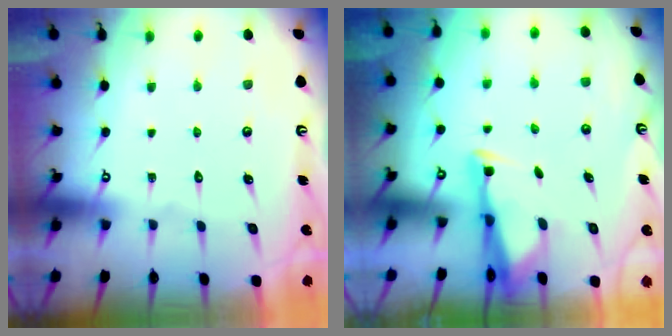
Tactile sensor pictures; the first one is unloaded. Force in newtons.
{"total": 2.9, "press": 2.8, "slide": 0.7}